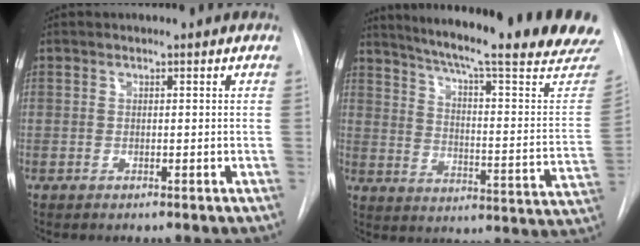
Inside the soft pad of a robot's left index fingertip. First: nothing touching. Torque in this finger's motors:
{"motor_torque": [0.08, -0.38, 0.00, 0.00]}